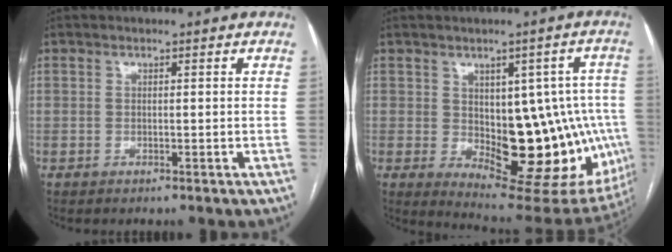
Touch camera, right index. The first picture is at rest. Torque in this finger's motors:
{"motor_torque": [2.00, -0.05, 0.50, 0.07]}